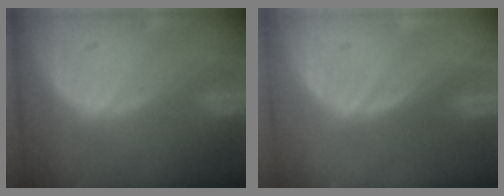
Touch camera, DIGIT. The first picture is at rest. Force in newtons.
{"total": 0.0}